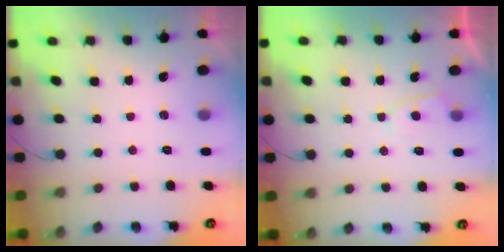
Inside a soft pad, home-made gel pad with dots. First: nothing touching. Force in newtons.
{"total": 2.9, "press": 2.9, "slide": 0.3}